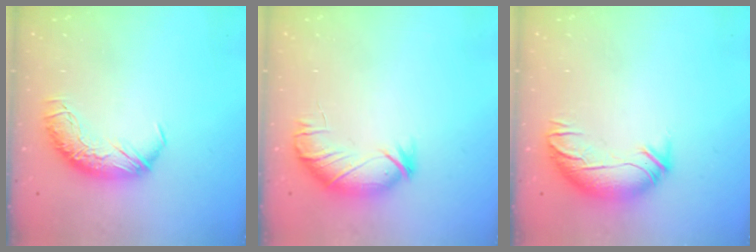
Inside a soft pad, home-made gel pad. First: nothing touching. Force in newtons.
{"total": 3.8, "press": 3.5, "slide": 1.5}
{"total": 3.5, "press": 2.3, "slide": 2.6}